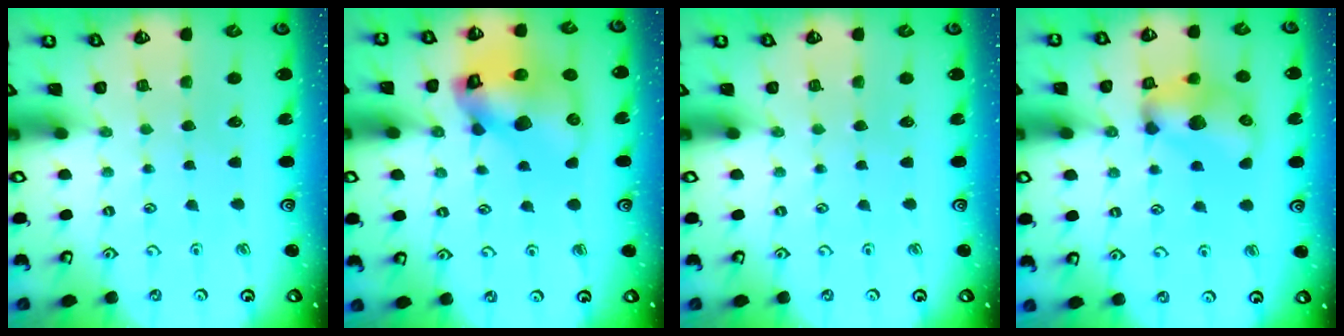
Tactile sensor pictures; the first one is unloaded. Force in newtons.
{"total": 15.3, "press": 15.2, "slide": 2.0}
{"total": 0.0}
{"total": 13.9, "press": 13.9, "slide": 0.9}